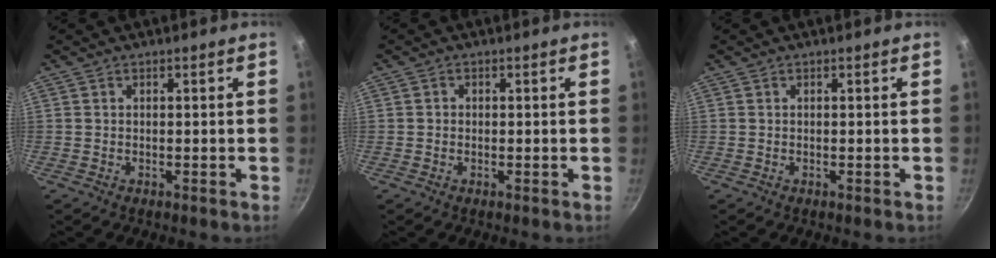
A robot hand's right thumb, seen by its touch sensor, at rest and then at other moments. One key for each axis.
{"total": 0.9, "fx": 0.0, "fy": 0.9, "fz": 0.4, "tx": -0.005, "ty": 0.004, "tz": -0.001}
{"total": 0.0}